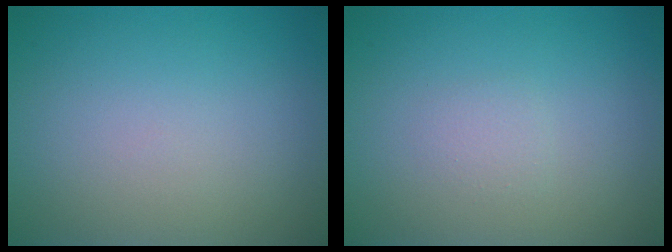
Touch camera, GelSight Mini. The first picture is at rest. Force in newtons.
{"total": 0.8, "press": 0.8, "slide": 0.0}